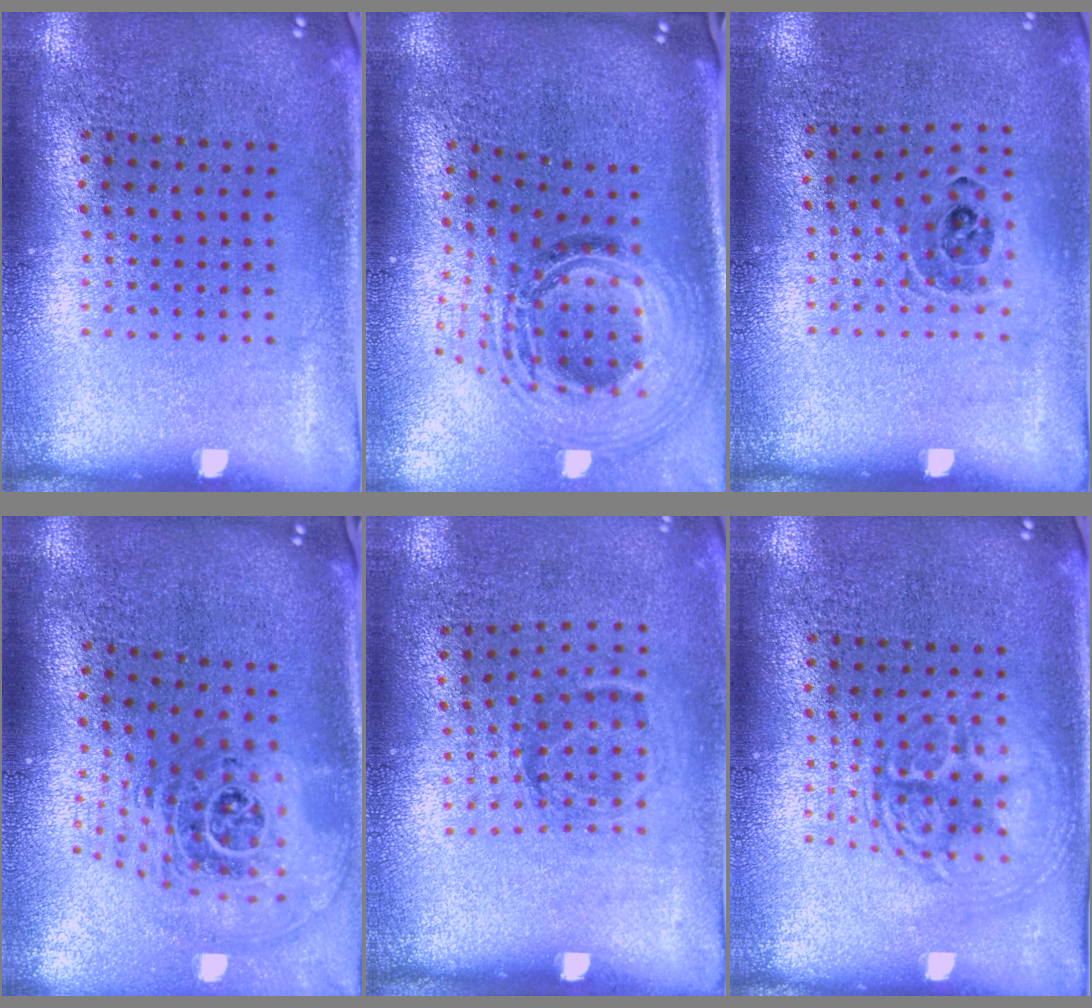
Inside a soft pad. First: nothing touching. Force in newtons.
{"total": 2.3, "press": 1.8, "slide": 1.5}
{"total": 0.9, "press": 0.9, "slide": 0.1}
{"total": 2.1, "press": 1.6, "slide": 1.4}
{"total": 1.2, "press": 0.8, "slide": 0.8}
{"total": 2.2, "press": 2.2, "slide": 0.3}